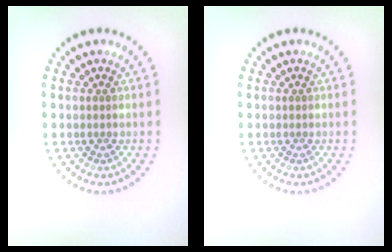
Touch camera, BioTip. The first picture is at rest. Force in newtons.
{"total": 0.0}